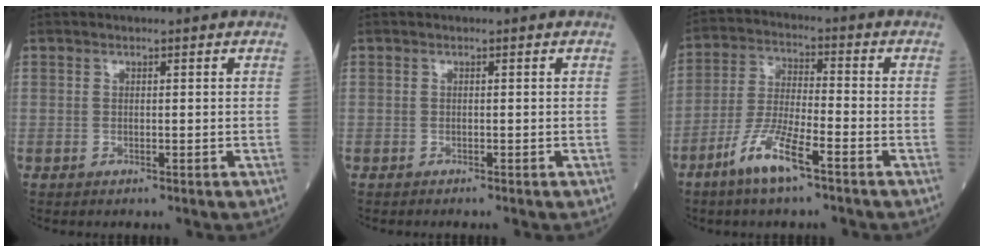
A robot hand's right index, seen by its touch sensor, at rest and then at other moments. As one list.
[{"total": 0.8, "force": [-0.7, 0.0, 0.3], "torque": [-0.003, -0.001, -0.011]}, {"total": 8.7, "force": [-5.2, 1.1, 6.9], "torque": [-0.144, -0.009, -0.102]}]